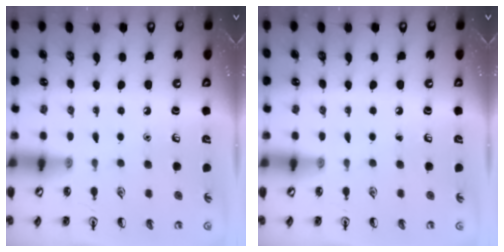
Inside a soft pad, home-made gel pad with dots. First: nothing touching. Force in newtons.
{"total": 0.0}